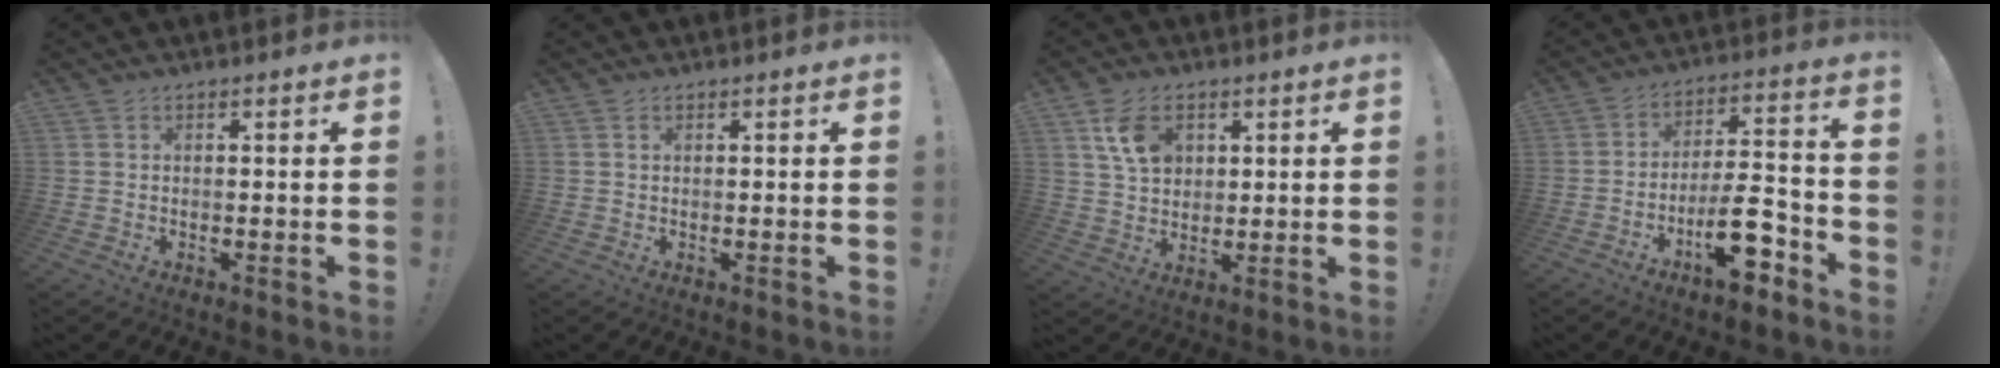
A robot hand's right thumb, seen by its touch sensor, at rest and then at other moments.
{"total": 0.7, "force": [0.4, 0.4, 0.5], "torque": [-0.014, 0.003, 0.009]}
{"total": 9.3, "force": [4.1, 6.4, 5.3], "torque": [-0.079, -0.007, 0.079]}
{"total": 15.0, "force": [-7.7, 5.4, 11.6], "torque": [-0.178, 0.058, -0.119]}